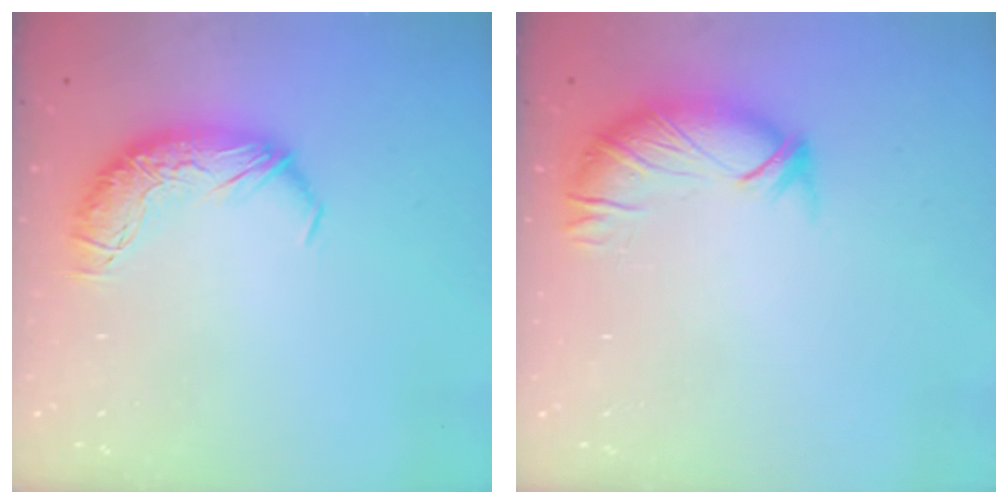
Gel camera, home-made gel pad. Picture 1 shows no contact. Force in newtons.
{"total": 3.5, "press": 3.2, "slide": 1.3}